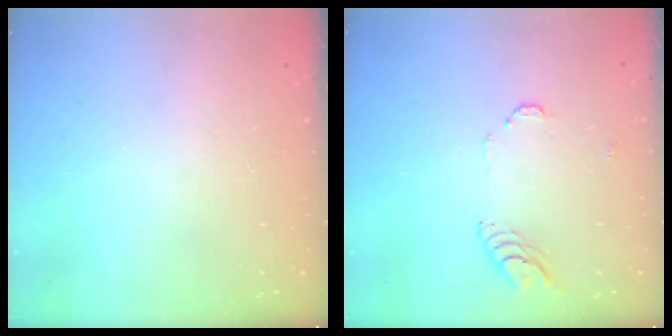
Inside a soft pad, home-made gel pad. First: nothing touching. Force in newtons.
{"total": 6.8, "press": 6.8, "slide": 0.8}